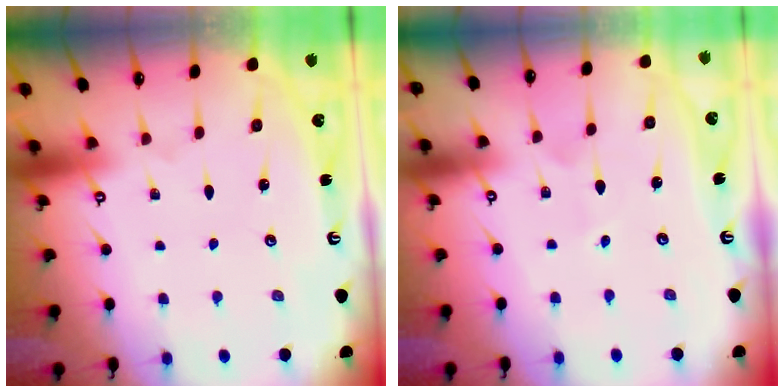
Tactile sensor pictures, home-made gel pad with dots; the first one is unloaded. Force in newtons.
{"total": 3.5, "press": 3.5, "slide": 0.4}